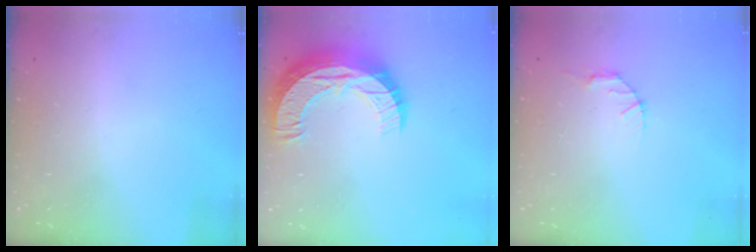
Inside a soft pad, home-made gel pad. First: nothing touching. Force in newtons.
{"total": 16.4, "press": 16.4, "slide": 1.0}
{"total": 2.8, "press": 2.8, "slide": 0.4}